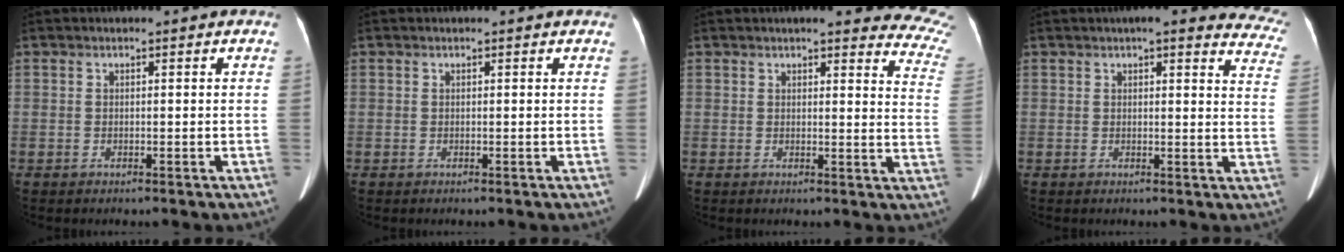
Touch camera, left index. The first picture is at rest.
{"total": 0.0}
{"total": 15.6, "force": [14.1, 2.5, 6.0], "torque": [-0.034, -0.051, 0.125]}
{"total": 15.8, "force": [14.1, 3.3, 6.3], "torque": [-0.035, -0.022, 0.128]}